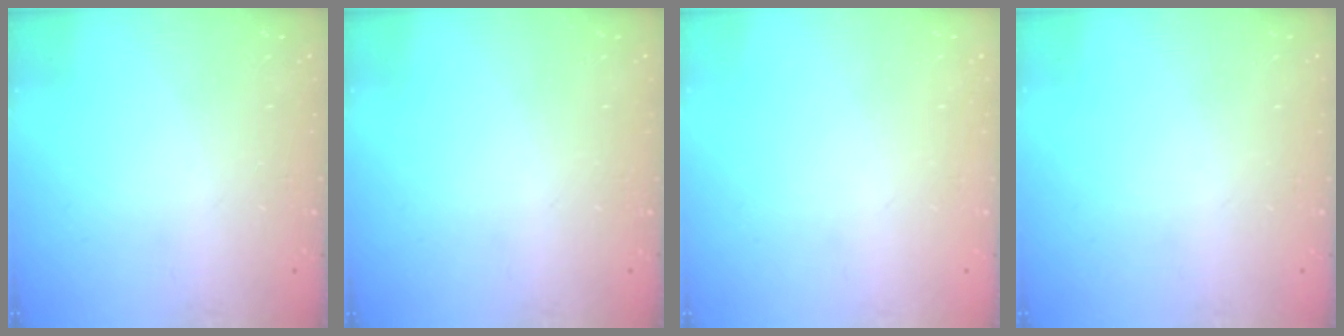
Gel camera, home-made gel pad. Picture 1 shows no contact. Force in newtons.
{"total": 0.0}
{"total": 0.0}
{"total": 0.0}